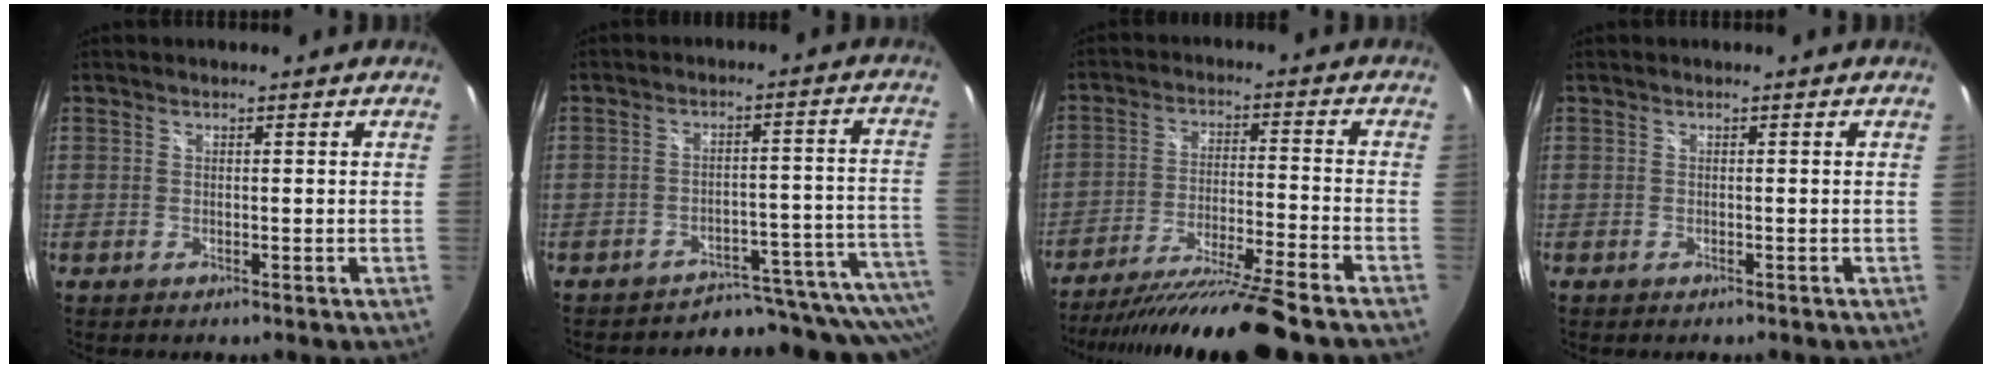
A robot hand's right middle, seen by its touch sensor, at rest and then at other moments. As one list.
[{"total": 17.9, "force": [-17.1, 3.3, 4.0], "torque": [-0.020, 0.016, -0.226]}, {"total": 16.9, "force": [-14.8, -1.8, 7.9], "torque": [-0.156, -0.033, -0.242]}, {"total": 0.5, "force": [-0.4, 0.2, 0.2], "torque": [-0.004, -0.003, -0.007]}]